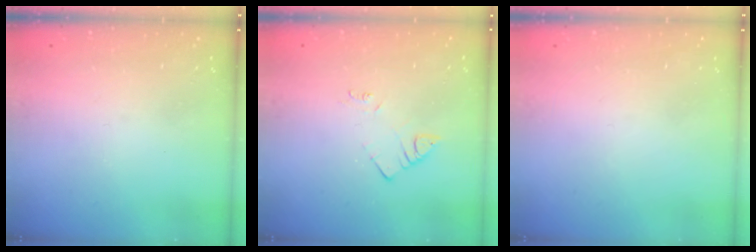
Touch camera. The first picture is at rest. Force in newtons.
{"total": 2.6, "press": 2.6, "slide": 0.3}
{"total": 1.5, "press": 1.5, "slide": 0.1}